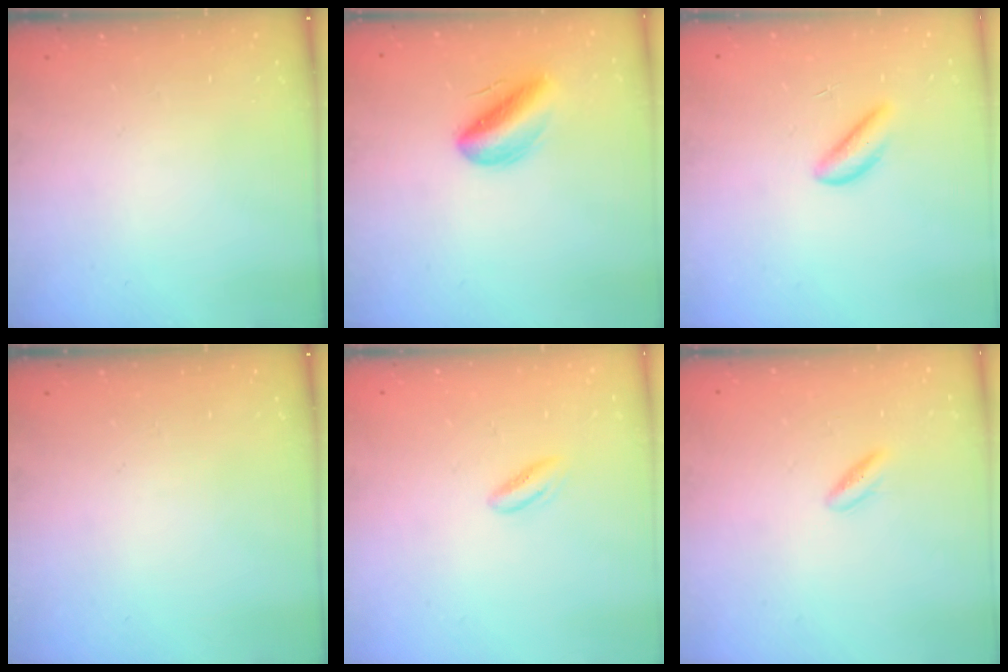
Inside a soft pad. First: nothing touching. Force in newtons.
{"total": 9.8, "press": 9.4, "slide": 2.9}
{"total": 2.7, "press": 2.7, "slide": 0.3}
{"total": 0.0}
{"total": 4.1, "press": 4.0, "slide": 1.1}
{"total": 1.8, "press": 1.5, "slide": 1.0}